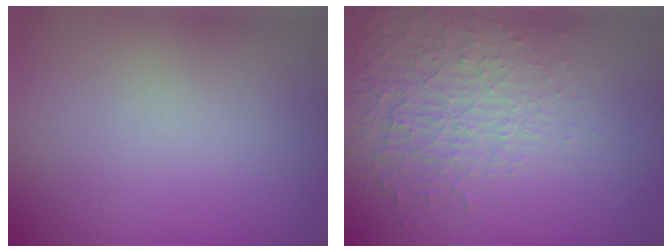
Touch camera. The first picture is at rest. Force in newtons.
{"total": 4.8, "press": 3.2, "slide": 3.6}